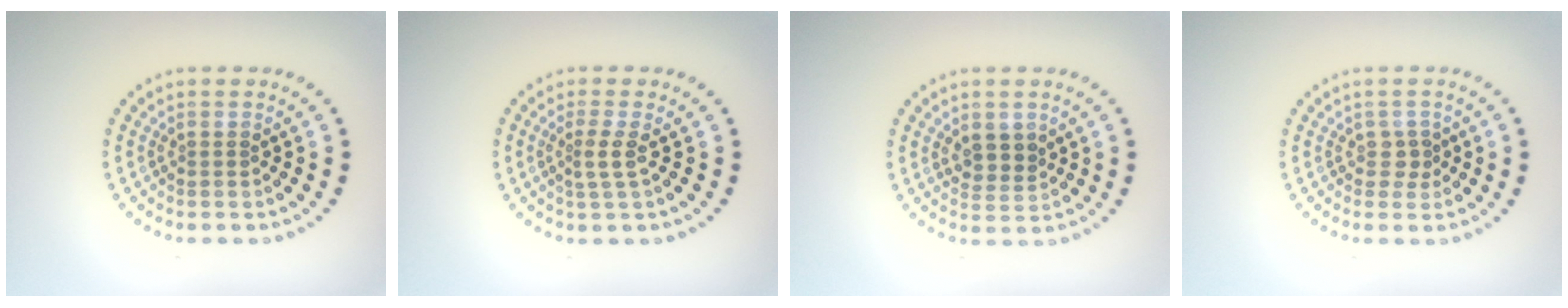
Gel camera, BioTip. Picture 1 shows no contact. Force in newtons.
{"total": 1.7, "press": 1.1, "slide": 1.3}
{"total": 2.2, "press": 2.0, "slide": 0.9}
{"total": 1.3, "press": 1.1, "slide": 0.7}